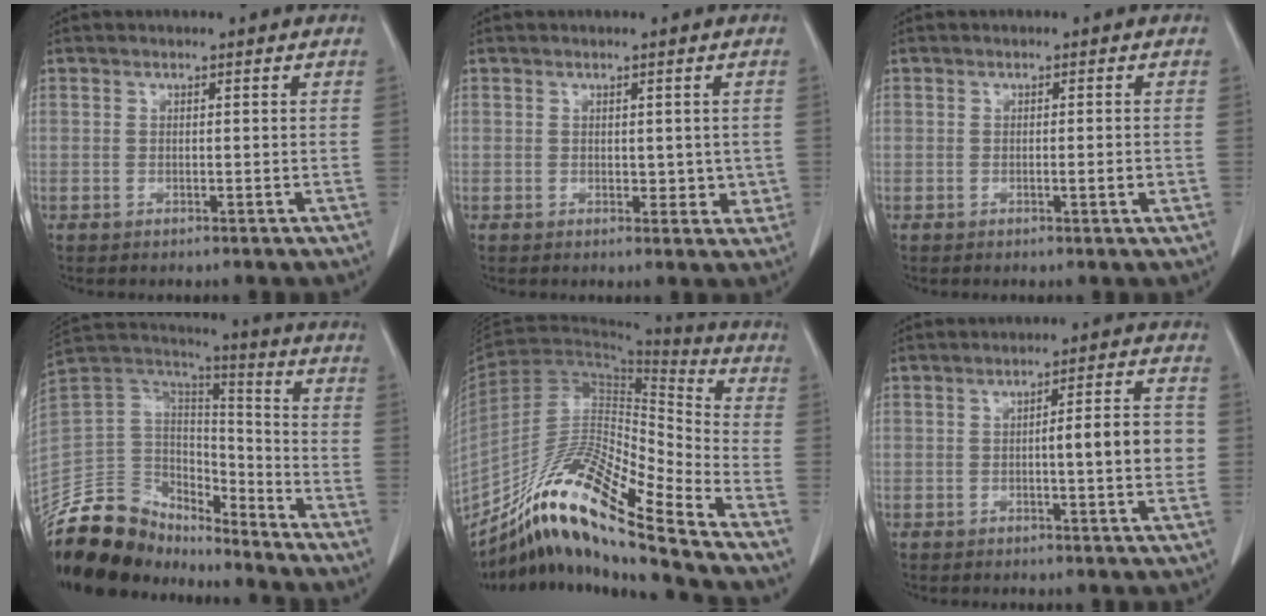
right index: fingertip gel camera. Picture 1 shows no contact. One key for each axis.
{"total": 2.9, "fx": 0.2, "fy": 2.0, "fz": 2.0, "tx": -0.013, "ty": -0.004, "tz": 0.007}
{"total": 1.7, "fx": -0.4, "fy": 0.1, "fz": 1.6, "tx": -0.023, "ty": -0.002, "tz": -0.005}
{"total": 16.8, "fx": -14.7, "fy": 6.7, "fz": 4.6, "tx": -0.078, "ty": 0.053, "tz": -0.273}
{"total": 18.4, "fx": -14.2, "fy": -0.1, "fz": 11.6, "tx": -0.213, "ty": 0.005, "tz": -0.263}
{"total": 7.4, "fx": -0.3, "fy": 1.0, "fz": 7.4, "tx": -0.100, "ty": 0.015, "tz": -0.005}